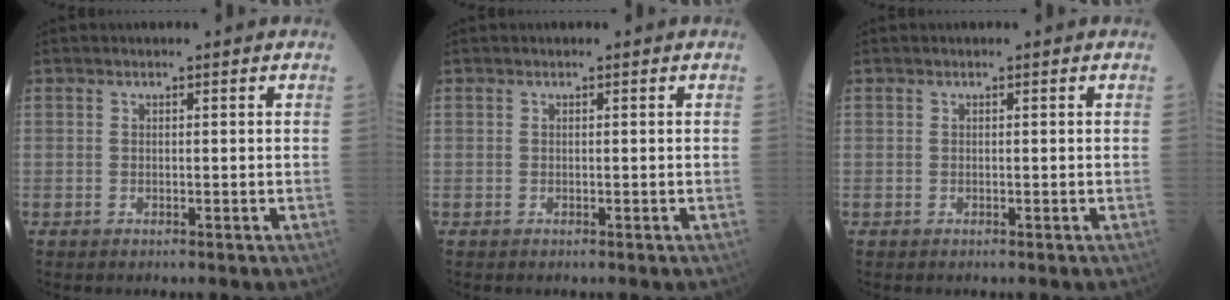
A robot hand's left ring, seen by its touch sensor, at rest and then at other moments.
{"total": 0.0}
{"total": 0.0}